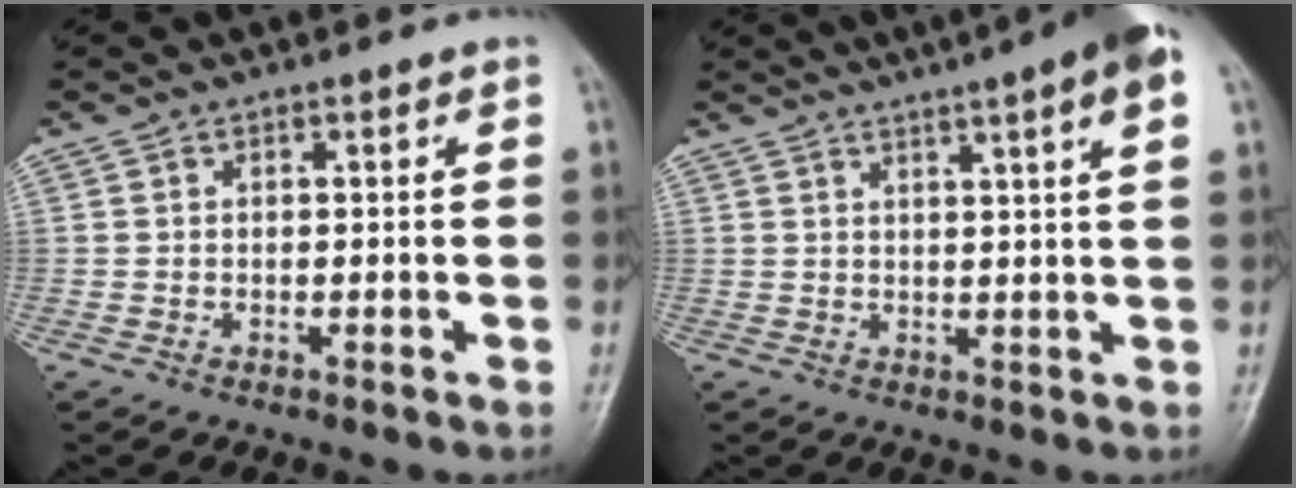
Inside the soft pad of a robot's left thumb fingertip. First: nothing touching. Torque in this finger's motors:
{"motor_torque": [3.61, 1.40, 1.16, -1.23, 0.07]}